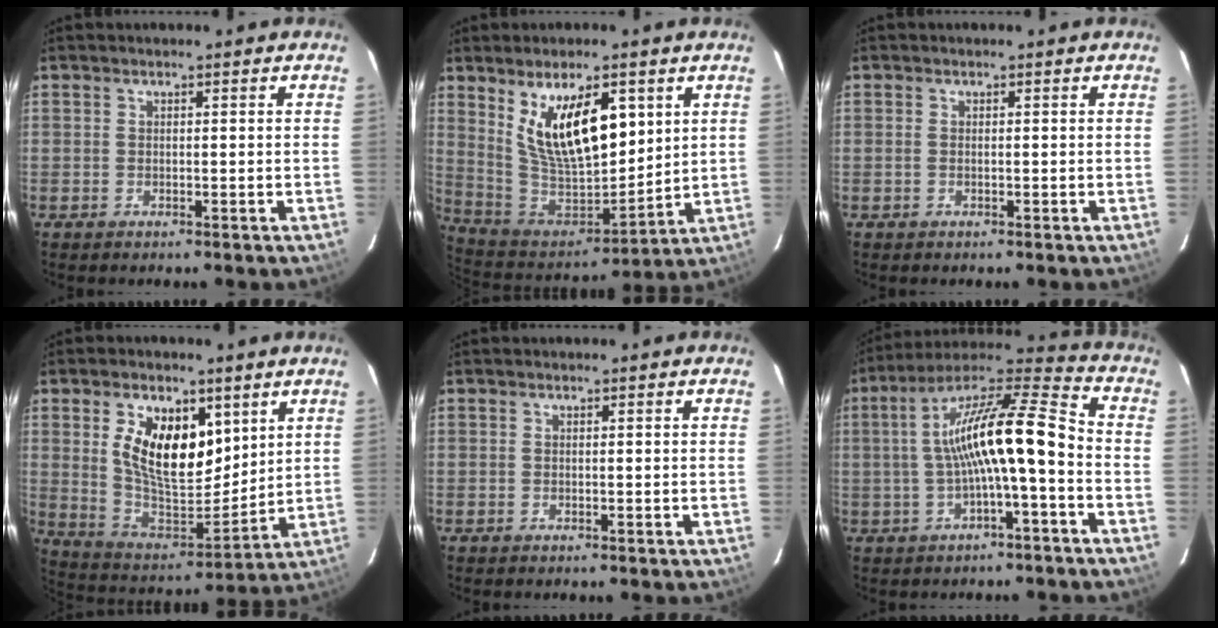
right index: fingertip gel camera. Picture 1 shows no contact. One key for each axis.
{"total": 17.5, "fx": 6.9, "fy": 7.8, "fz": 14.1, "tx": -0.247, "ty": -0.011, "tz": 0.145}
{"total": 0.0}
{"total": 15.5, "fx": 5.8, "fy": 8.3, "fz": 11.8, "tx": -0.220, "ty": 0.002, "tz": 0.116}
{"total": 0.0}
{"total": 15.2, "fx": -1.9, "fy": 2.3, "fz": 14.9, "tx": -0.262, "ty": 0.027, "tz": -0.034}